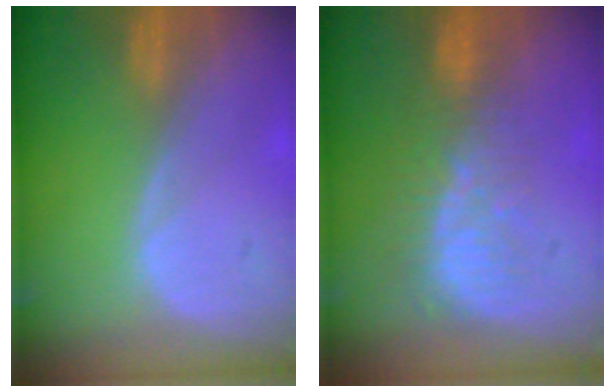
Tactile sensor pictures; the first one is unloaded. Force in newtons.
{"total": 8.4, "press": 7.6, "slide": 3.7}